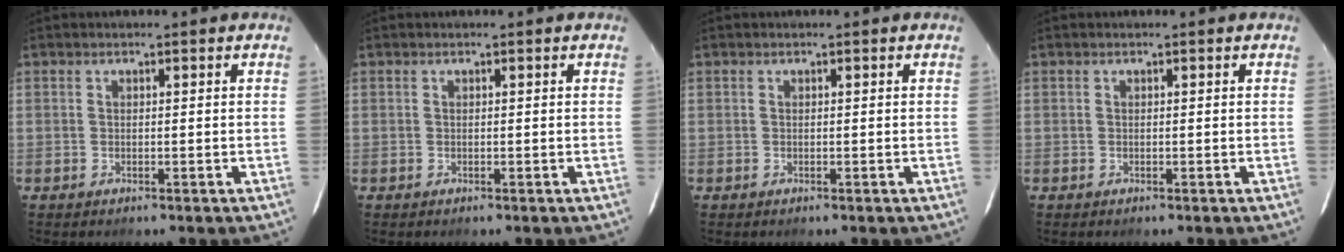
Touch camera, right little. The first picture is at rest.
{"total": 0.0}
{"total": 0.0}
{"total": 0.0}